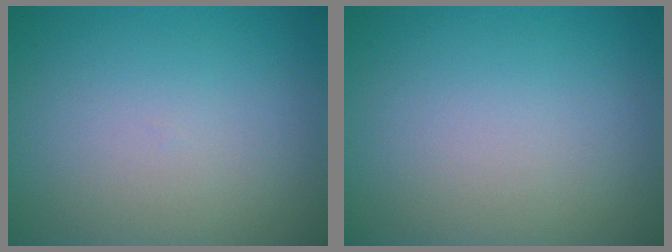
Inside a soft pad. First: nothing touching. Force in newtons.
{"total": 0.0}